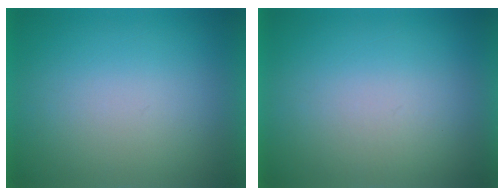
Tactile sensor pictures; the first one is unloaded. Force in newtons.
{"total": 1.1}